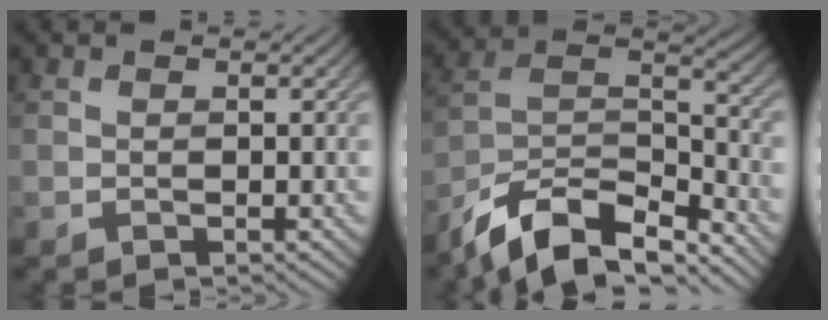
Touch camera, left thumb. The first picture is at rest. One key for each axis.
{"total": 12.8, "fx": -9.8, "fy": 4.3, "fz": 6.9, "tx": -0.144, "ty": -0.016, "tz": -0.182}